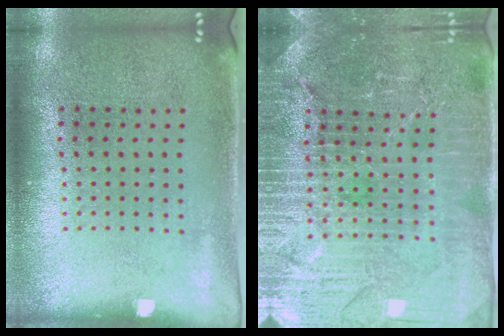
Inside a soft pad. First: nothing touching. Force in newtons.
{"total": 4.4, "press": 4.1, "slide": 1.4}